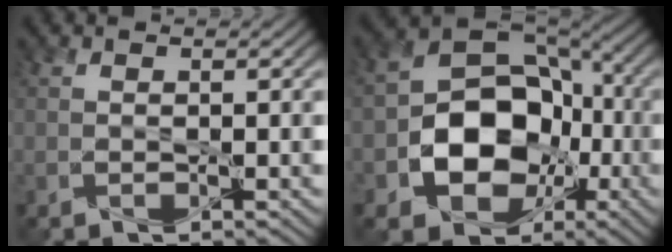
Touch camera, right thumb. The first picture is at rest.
{"total": 13.7, "force": [-3.4, 10.2, 8.5], "torque": [-0.154, -0.022, -0.066]}